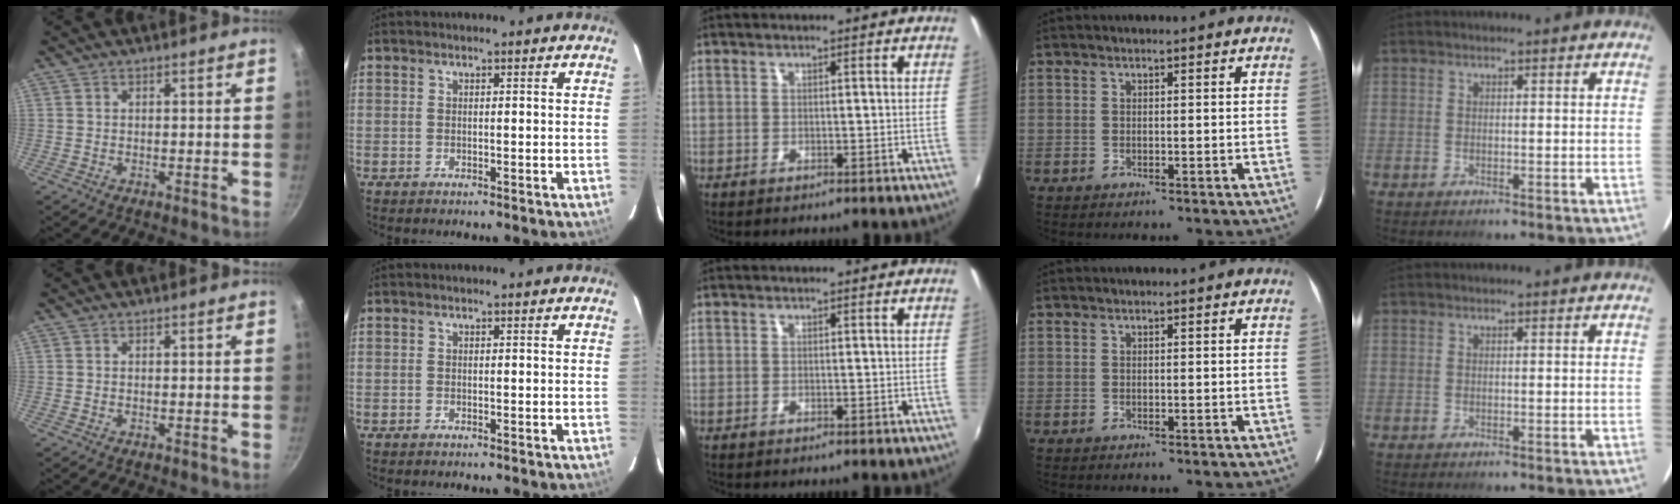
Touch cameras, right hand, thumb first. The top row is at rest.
{}